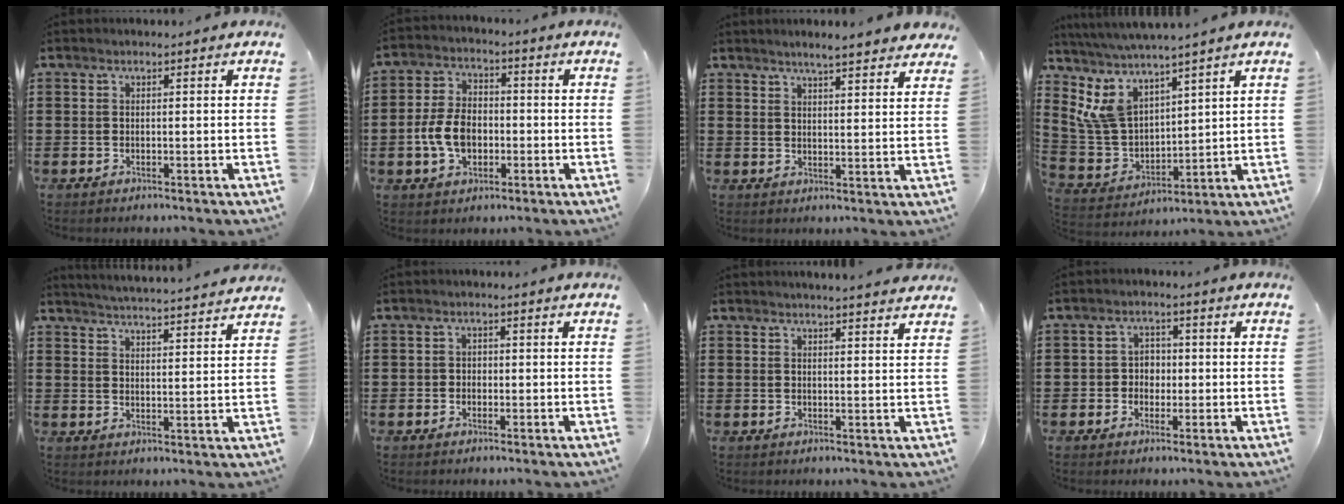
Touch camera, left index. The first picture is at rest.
{"total": 7.3, "force": [-1.8, 4.8, 5.2], "torque": [-0.129, 0.004, -0.041]}
{"total": 3.5, "force": [3.4, -0.5, 0.6], "torque": [-0.022, -0.014, 0.060]}
{"total": 7.3, "force": [5.4, 3.2, 3.8], "torque": [-0.118, -0.033, 0.095]}
{"total": 4.0, "force": [3.9, -0.9, 0.3], "torque": [-0.023, -0.031, 0.065]}
{"total": 1.2, "force": [-0.3, 1.1, 0.4], "torque": [-0.011, 0.004, -0.008]}
{"total": 2.3, "force": [2.3, -0.3, 0.4], "torque": [-0.013, -0.006, 0.043]}
{"total": 2.9, "force": [-0.6, 2.6, 1.2], "torque": [-0.033, 0.008, -0.017]}